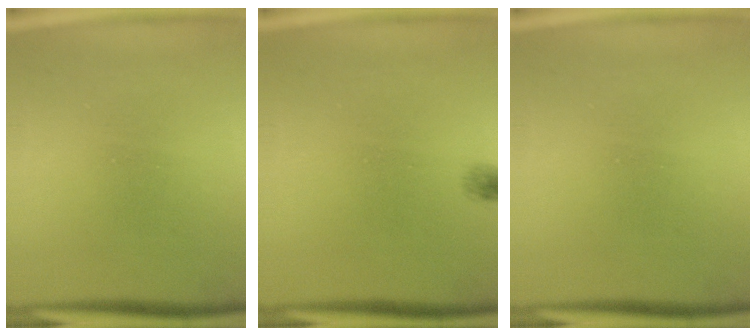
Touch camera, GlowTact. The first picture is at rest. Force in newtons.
{"total": 0.6}
{"total": 0.0}